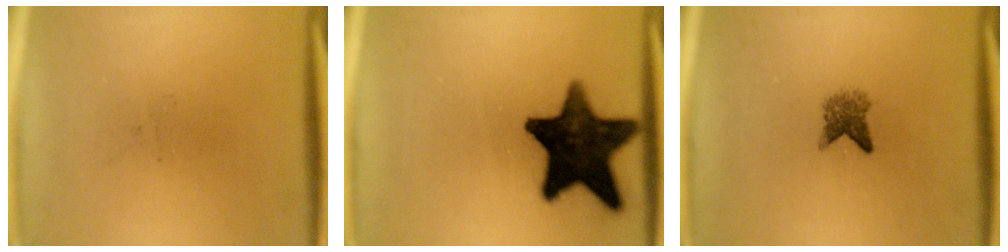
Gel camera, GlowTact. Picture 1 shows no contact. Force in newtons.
{"total": 16.8}
{"total": 2.7}